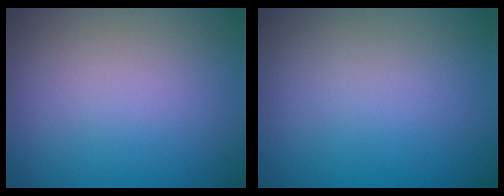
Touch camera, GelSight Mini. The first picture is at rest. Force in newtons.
{"total": 0.0}